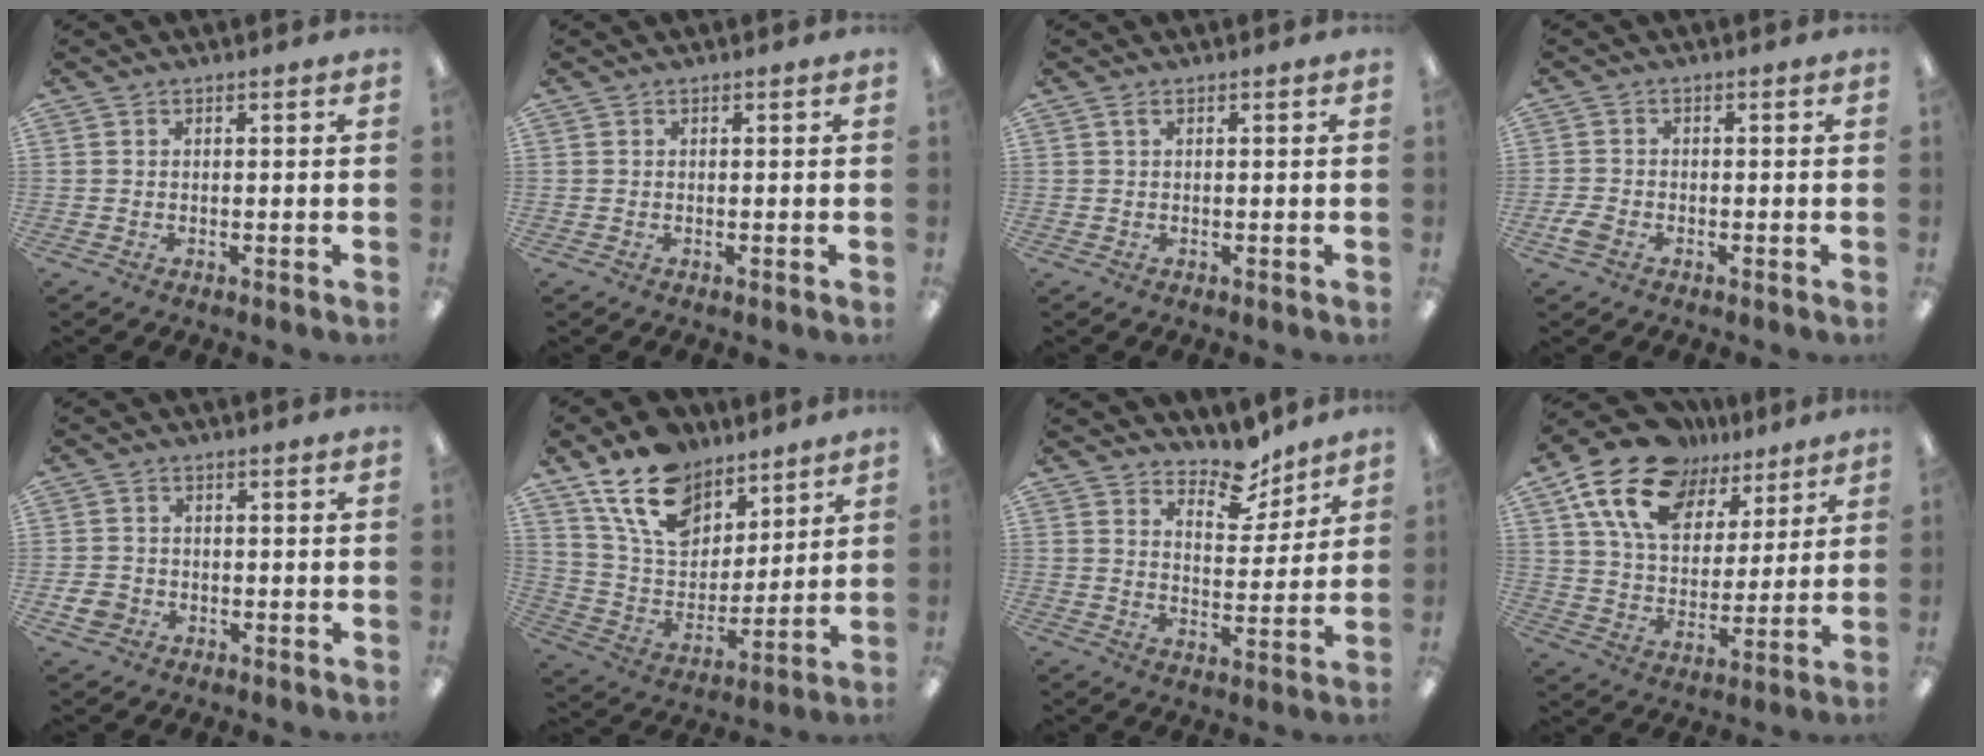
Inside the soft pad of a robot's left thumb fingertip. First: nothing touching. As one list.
[{"total": 0.0}, {"total": 1.0, "force": [0.3, 0.2, 0.9], "torque": [-0.019, 0.002, 0.005]}, {"total": 2.9, "force": [-1.5, 1.8, 1.8], "torque": [-0.040, 0.002, -0.030]}, {"total": 3.8, "force": [-1.5, 3.2, 1.4], "torque": [-0.035, 0.003, -0.029]}, {"total": 17.9, "force": [12.3, 10.4, 7.8], "torque": [-0.152, -0.059, 0.229]}, {"total": 9.2, "force": [7.8, 4.0, 3.0], "torque": [-0.030, -0.058, 0.137]}, {"total": 18.8, "force": [11.7, 11.1, 9.5], "torque": [-0.176, -0.052, 0.217]}]